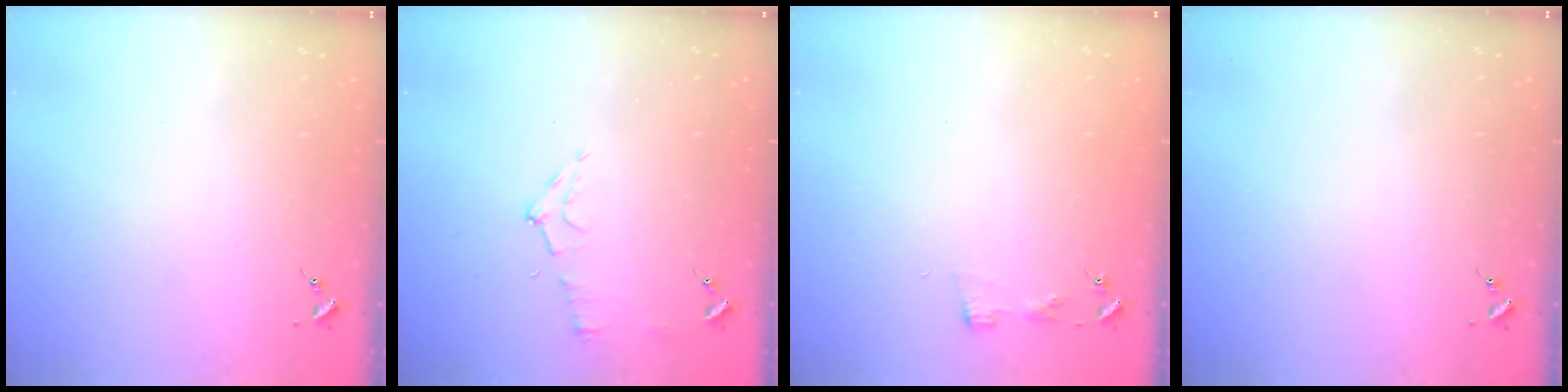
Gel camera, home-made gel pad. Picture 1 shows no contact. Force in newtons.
{"total": 7.4, "press": 7.4, "slide": 0.7}
{"total": 2.9, "press": 2.9, "slide": 0.3}
{"total": 0.0}